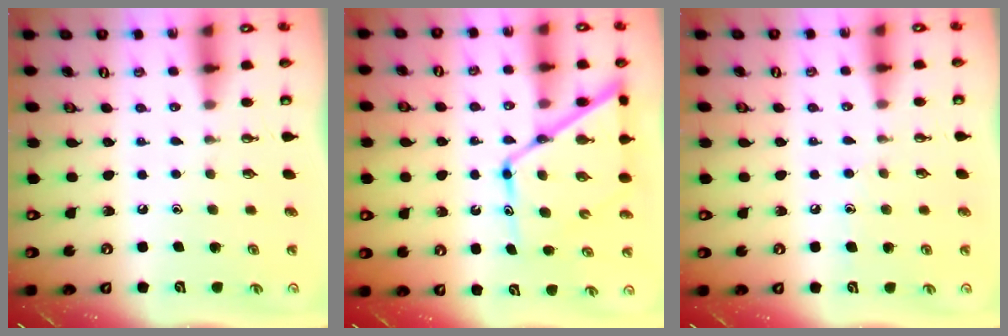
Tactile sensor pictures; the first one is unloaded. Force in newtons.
{"total": 15.6, "press": 15.5, "slide": 1.2}
{"total": 4.9, "press": 4.8, "slide": 0.6}